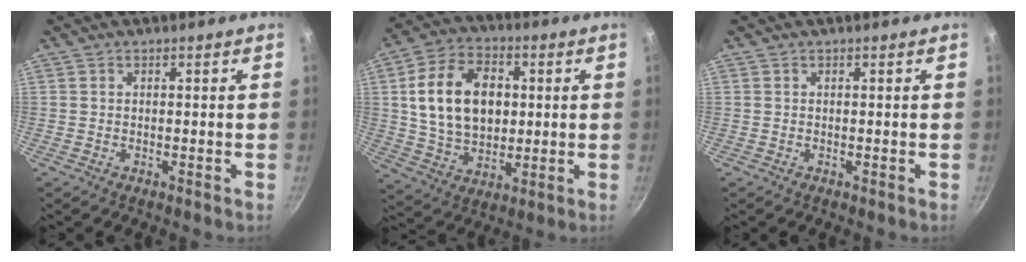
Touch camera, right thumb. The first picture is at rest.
{"total": 17.3, "force": [2.6, 12.1, 12.1], "torque": [-0.192, 0.004, 0.045]}
{"total": 0.0}